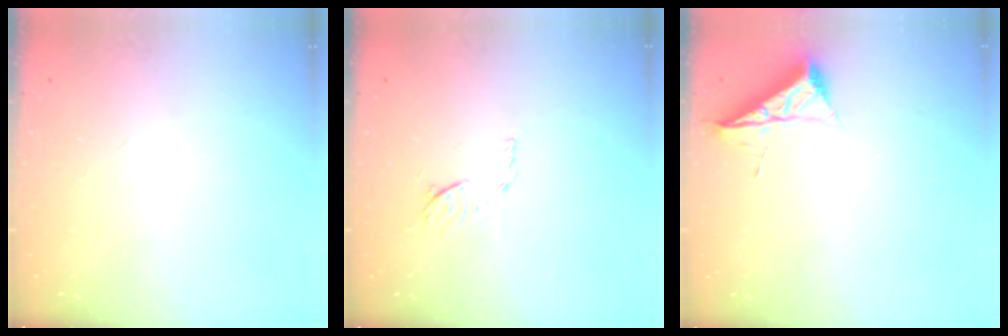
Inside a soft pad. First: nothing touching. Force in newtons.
{"total": 5.7, "press": 5.6, "slide": 0.8}
{"total": 6.8, "press": 6.7, "slide": 0.7}